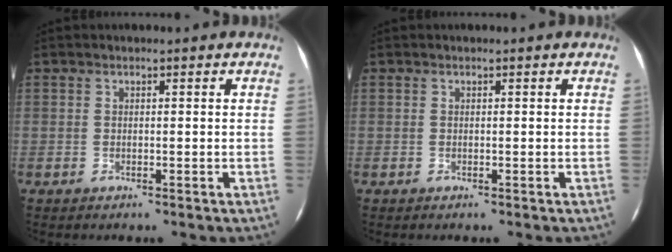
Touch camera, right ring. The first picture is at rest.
{"total": 0.0}